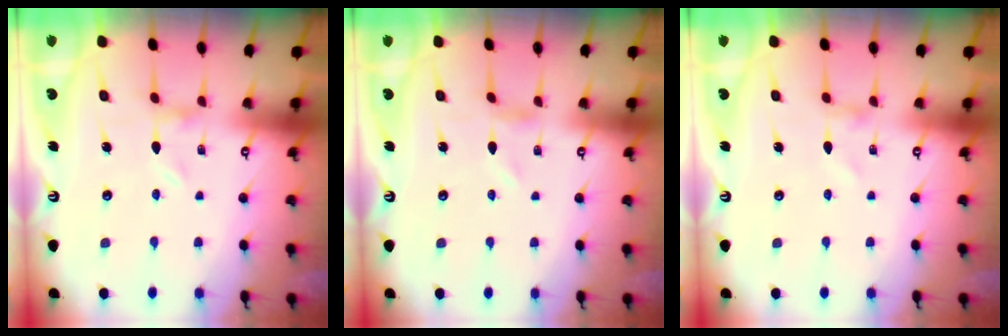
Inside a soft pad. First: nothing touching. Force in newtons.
{"total": 0.6, "press": 0.6, "slide": 0.2}
{"total": 0.0}